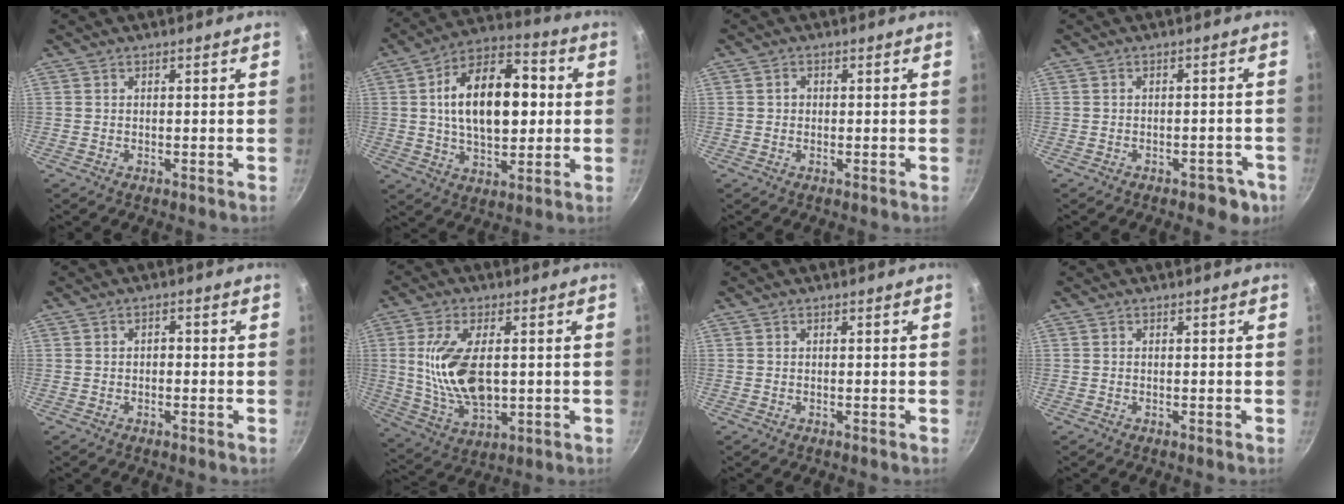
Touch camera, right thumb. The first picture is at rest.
{"total": 19.2, "force": [2.2, 10.8, 15.7], "torque": [-0.231, 0.018, 0.031]}
{"total": 1.1, "force": [0.0, 1.0, 0.5], "torque": [-0.002, 0.003, -0.002]}
{"total": 4.6, "force": [-2.9, 2.4, 2.6], "torque": [-0.018, 0.022, -0.035]}
{"total": 1.3, "force": [-0.2, 0.9, 0.9], "torque": [-0.003, 0.006, -0.007]}
{"total": 14.3, "force": [1.2, 7.3, 12.2], "torque": [-0.235, -0.013, 0.034]}
{"total": 0.0}
{"total": 0.0}